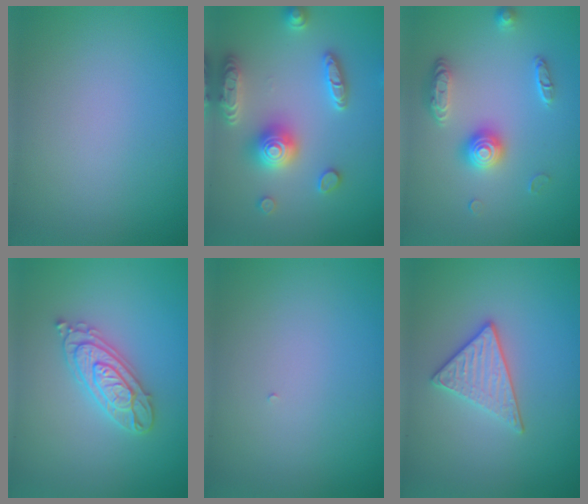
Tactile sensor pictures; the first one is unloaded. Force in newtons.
{"total": 5.4, "press": 5.4, "slide": 1.0}
{"total": 3.5, "press": 3.0, "slide": 1.8}
{"total": 4.0, "press": 4.0, "slide": 0.6}
{"total": 0.0}
{"total": 2.9, "press": 2.7, "slide": 1.1}